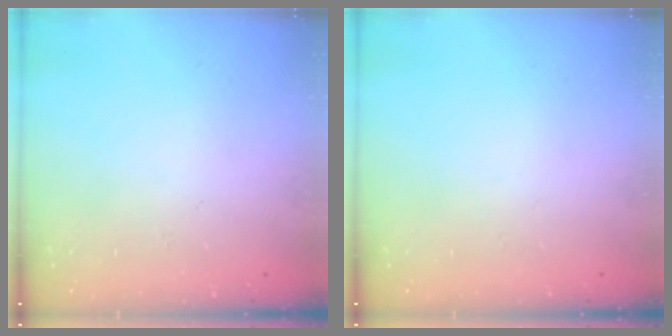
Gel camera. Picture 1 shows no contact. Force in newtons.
{"total": 0.0}